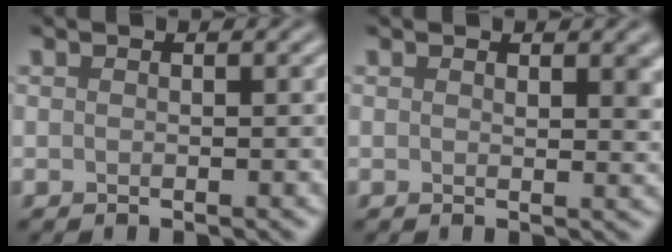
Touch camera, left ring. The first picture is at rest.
{"total": 2.1, "force": [0.8, 1.0, 1.7], "torque": [-0.015, -0.003, 0.015]}